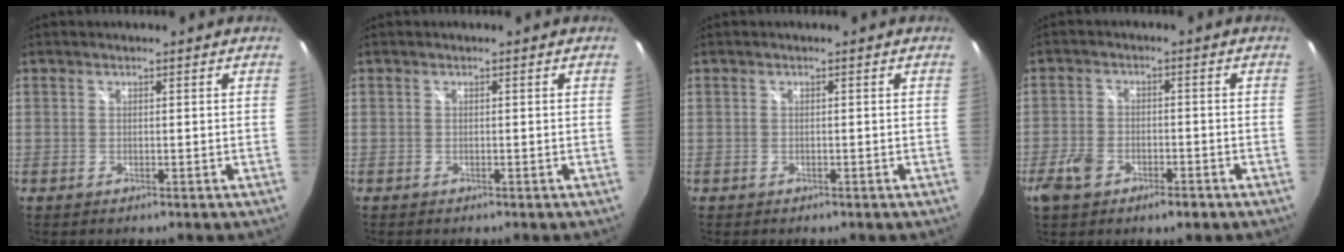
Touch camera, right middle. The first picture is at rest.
{"total": 0.0}
{"total": 0.6, "force": [-0.4, 0.4, 0.0], "torque": [-0.002, -0.002, -0.006]}
{"total": 7.1, "force": [-4.1, 3.9, 4.3], "torque": [-0.105, -0.007, -0.074]}